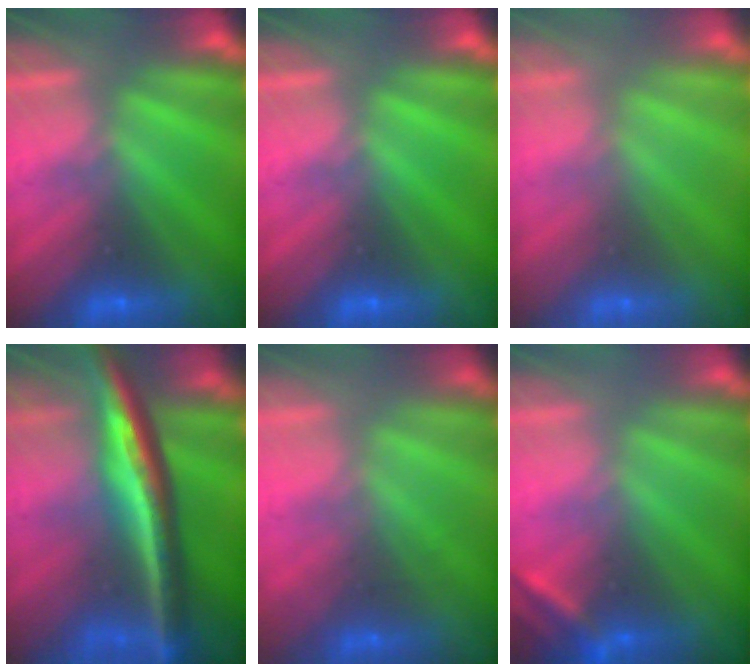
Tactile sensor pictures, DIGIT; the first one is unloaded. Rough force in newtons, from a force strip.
{"total": 0.0}
{"total": 3.0}
{"total": 5.7}
{"total": 1.6}
{"total": 2.6}